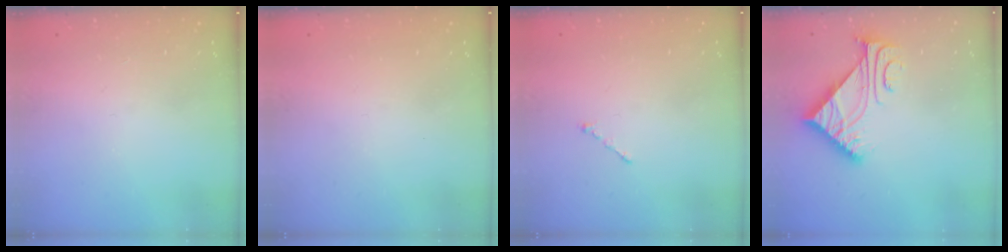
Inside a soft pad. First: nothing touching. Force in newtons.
{"total": 0.9, "press": 0.8, "slide": 0.3}
{"total": 0.7, "press": 0.7, "slide": 0.2}
{"total": 6.1, "press": 6.1, "slide": 0.7}